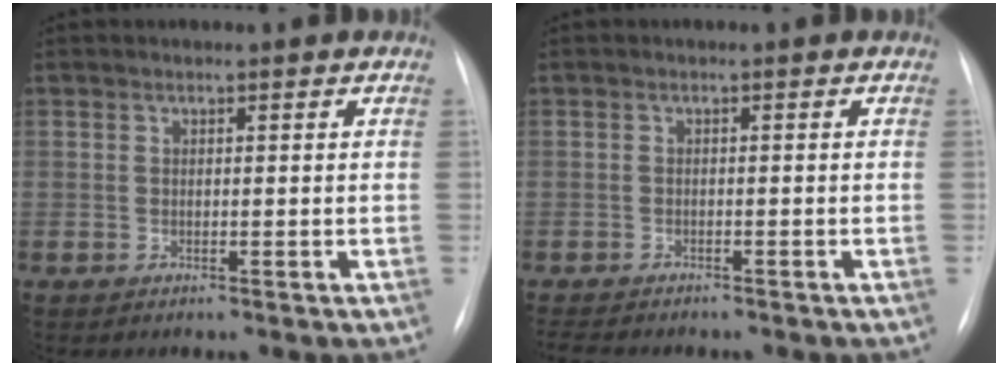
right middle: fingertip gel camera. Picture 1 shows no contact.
{"total": 5.6, "force": [-4.8, 1.5, 2.3], "torque": [-0.038, -0.007, -0.067]}